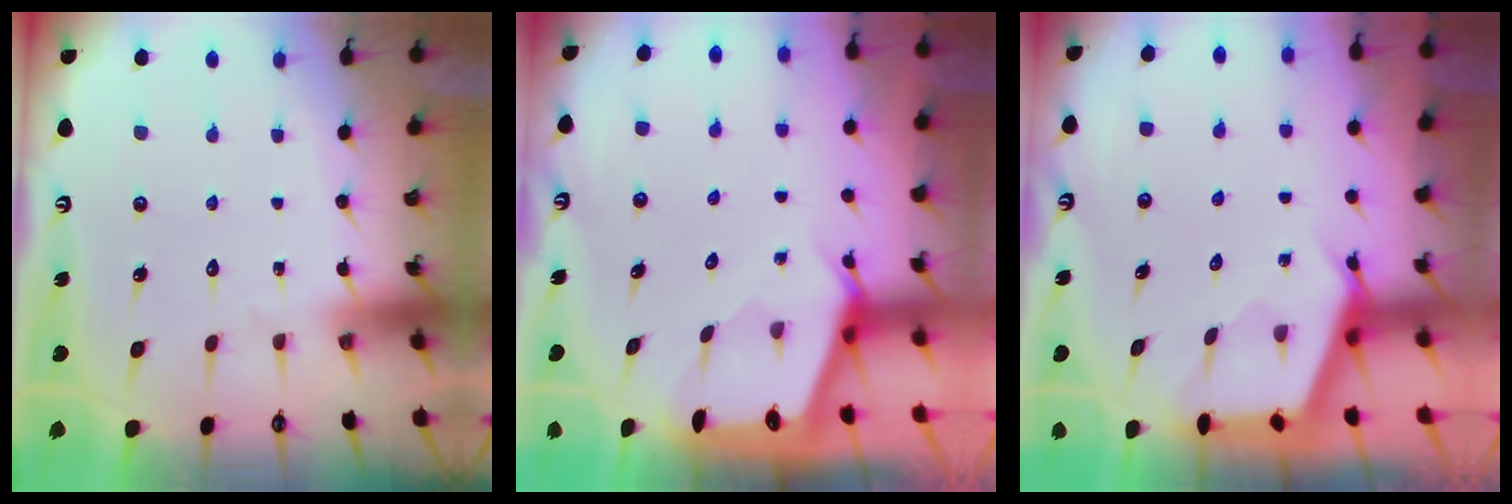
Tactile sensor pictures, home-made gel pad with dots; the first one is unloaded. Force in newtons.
{"total": 2.5, "press": 2.5, "slide": 0.3}
{"total": 2.5, "press": 2.5, "slide": 0.3}